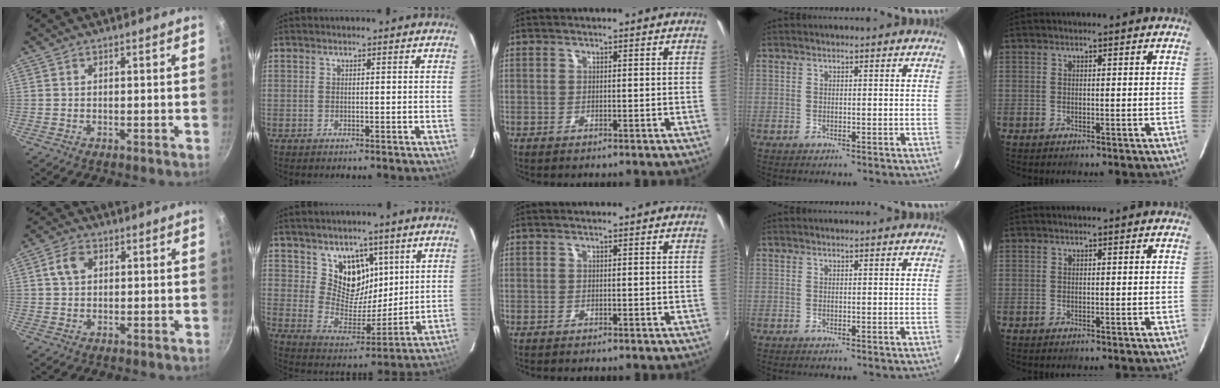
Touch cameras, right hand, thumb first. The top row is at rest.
{"thumb": {"total": 4.3, "force": [1.2, 3.1, 2.7], "torque": [-0.040, 0.006, 0.019]}, "index": {"total": 10.3, "force": [5.5, 7.6, 4.2], "torque": [-0.063, -0.013, 0.110]}}